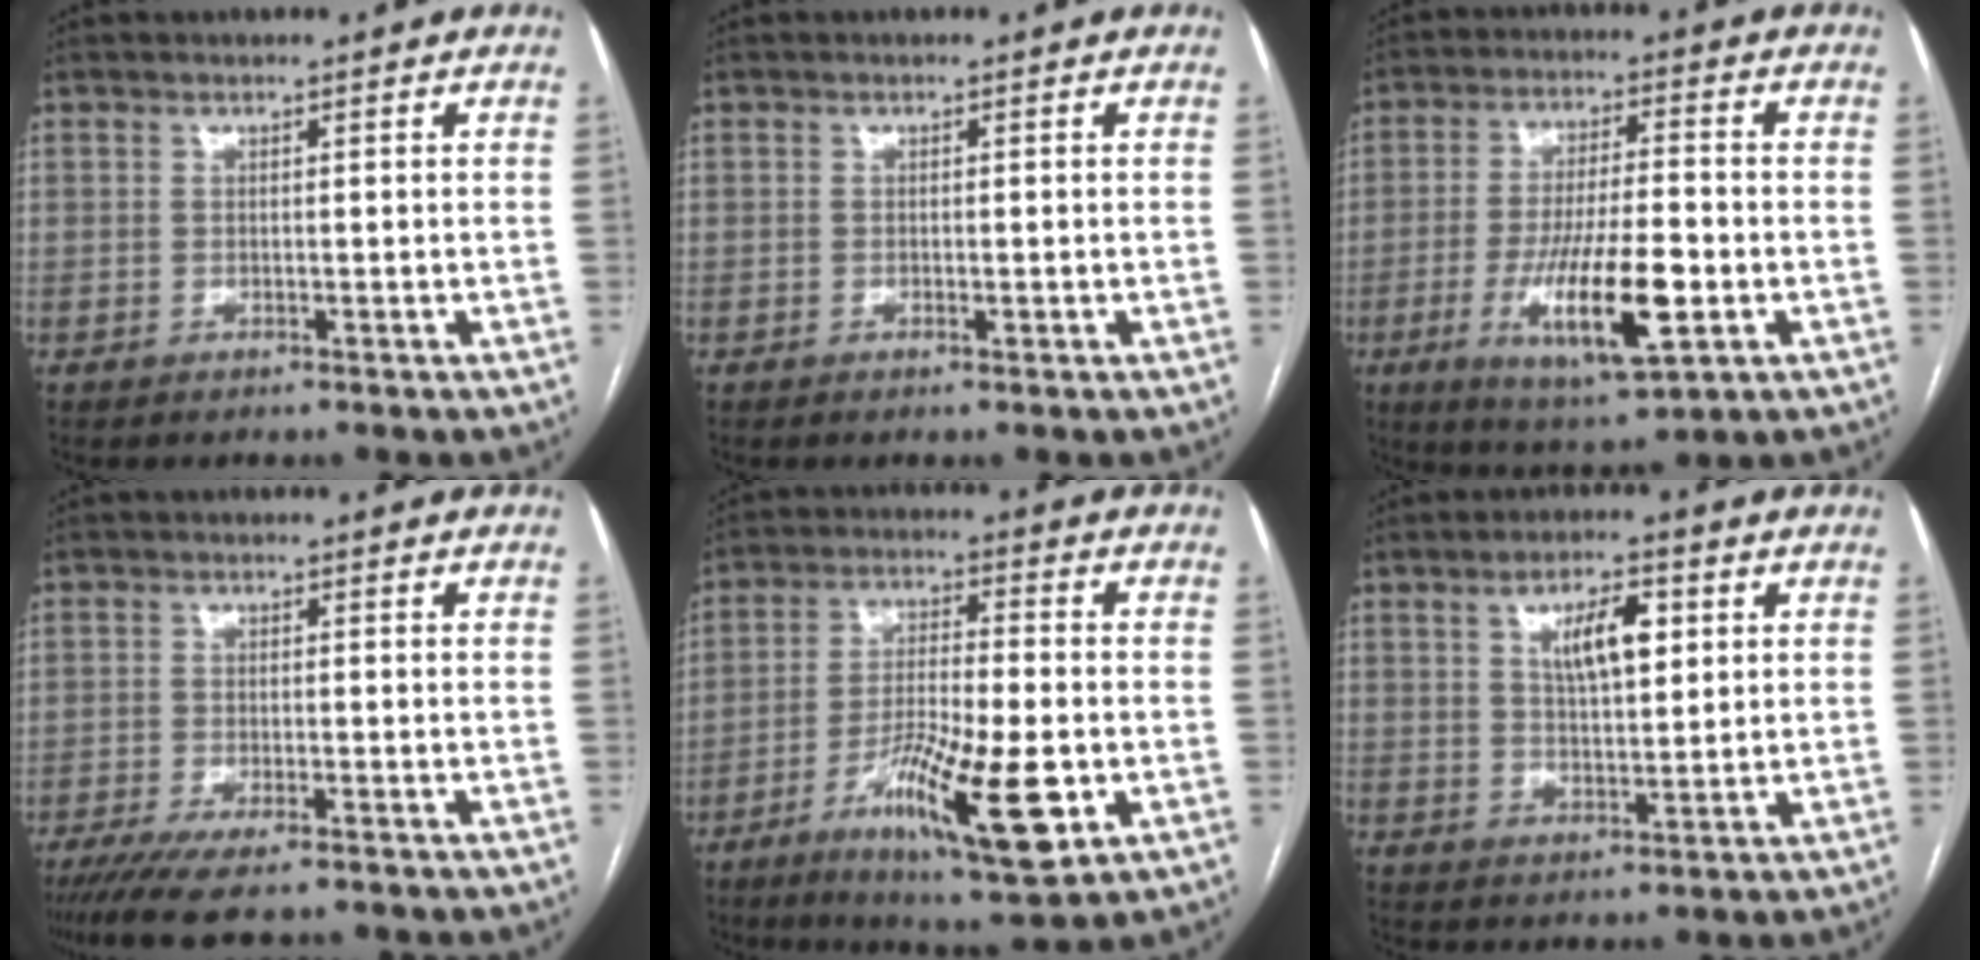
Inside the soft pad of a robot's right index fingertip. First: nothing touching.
{"total": 0.8, "force": [-0.3, 0.2, 0.7], "torque": [-0.013, -0.001, -0.004]}
{"total": 13.7, "force": [-4.1, 2.6, 12.8], "torque": [-0.236, -0.016, -0.063]}
{"total": 9.2, "force": [-7.4, 1.4, 5.2], "torque": [-0.075, -0.017, -0.116]}
{"total": 14.9, "force": [-5.4, 2.5, 13.6], "torque": [-0.237, -0.020, -0.086]}
{"total": 7.1, "force": [2.4, 2.5, 6.2], "torque": [-0.105, 0.009, 0.044]}